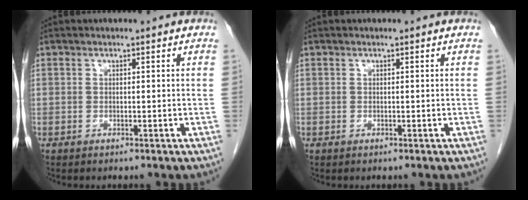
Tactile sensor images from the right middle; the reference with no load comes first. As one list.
[{"total": 0.0}]